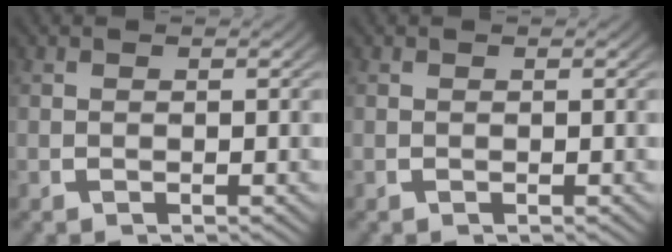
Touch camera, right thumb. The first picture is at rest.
{"total": 0.0}